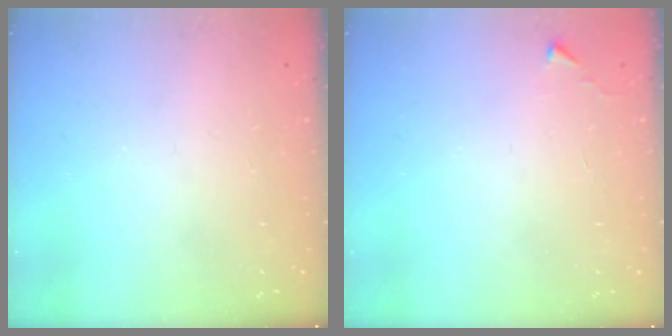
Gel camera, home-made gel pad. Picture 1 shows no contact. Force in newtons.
{"total": 2.7, "press": 2.6, "slide": 0.4}